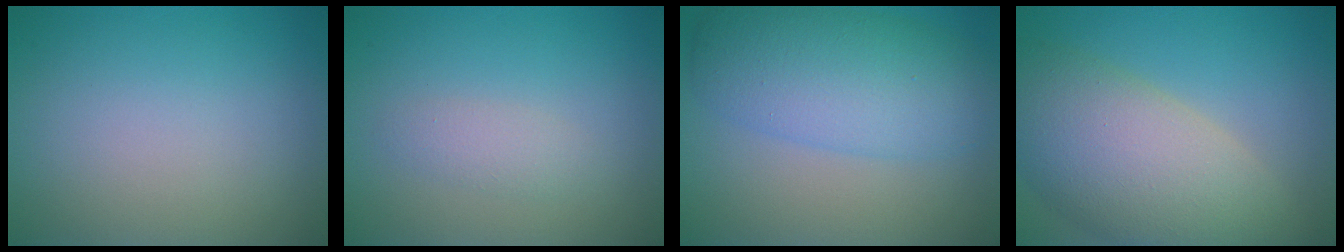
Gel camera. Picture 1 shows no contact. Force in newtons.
{"total": 1.4, "press": 1.4, "slide": 0.1}
{"total": 7.2, "press": 7.2, "slide": 0.1}
{"total": 10.2, "press": 10.2, "slide": 0.7}